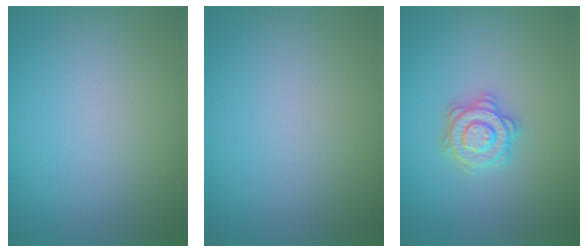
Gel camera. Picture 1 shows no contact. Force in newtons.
{"total": 0.0}
{"total": 2.8, "press": 2.8, "slide": 0.4}